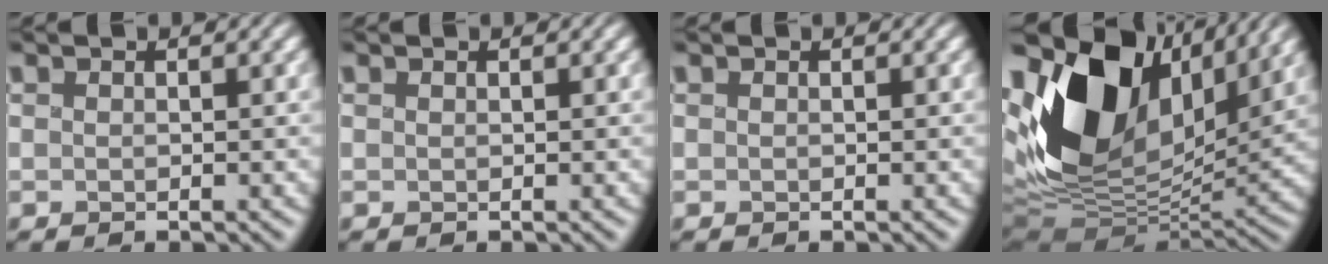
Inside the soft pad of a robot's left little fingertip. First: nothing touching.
{"total": 0.0}
{"total": 0.0}
{"total": 15.6, "force": [4.5, 10.1, 11.0], "torque": [-0.212, 0.026, 0.074]}